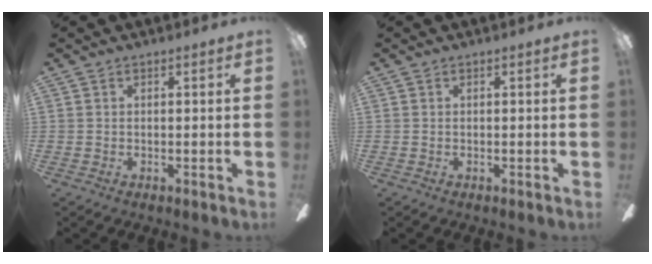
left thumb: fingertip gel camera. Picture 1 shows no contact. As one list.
[{"total": 0.0}]